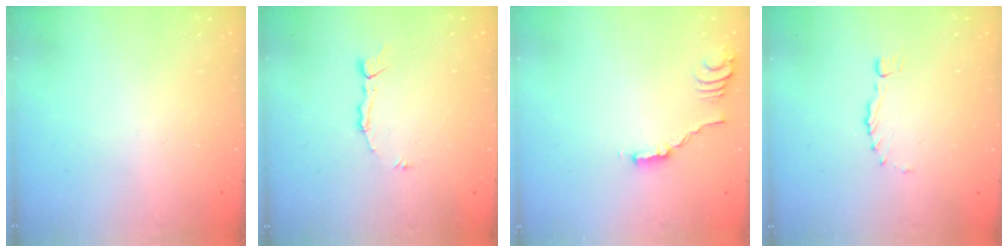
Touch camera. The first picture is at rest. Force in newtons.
{"total": 3.1, "press": 3.1, "slide": 0.0}
{"total": 1.6, "press": 1.6, "slide": 0.4}
{"total": 0.0}